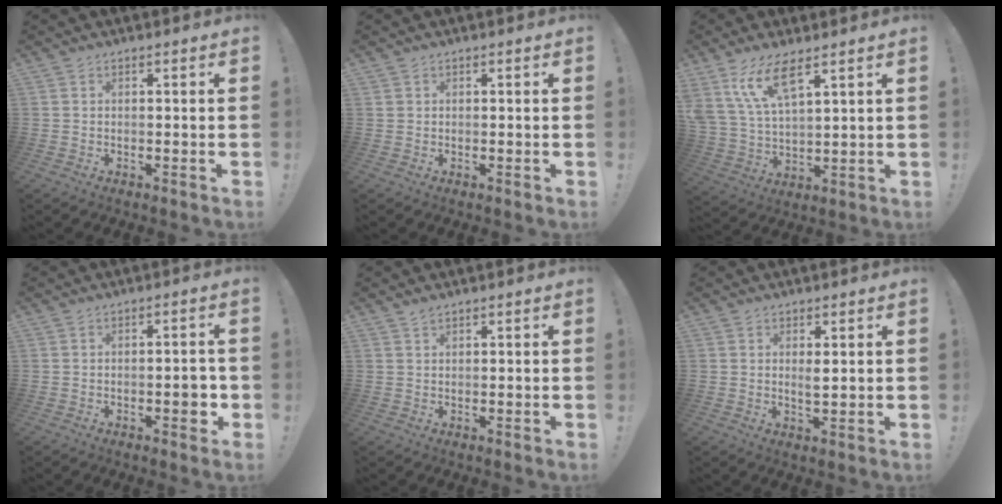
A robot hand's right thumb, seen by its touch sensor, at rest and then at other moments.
{"total": 0.8, "force": [0.4, 0.7, 0.0], "torque": [-0.001, 0.002, 0.008]}
{"total": 12.3, "force": [7.9, 4.1, 8.4], "torque": [-0.180, -0.029, 0.144]}
{"total": 5.1, "force": [-1.5, 2.1, 4.4], "torque": [-0.044, 0.003, -0.024]}
{"total": 1.3, "force": [1.1, 0.4, 0.6], "torque": [-0.009, -0.002, 0.020]}
{"total": 2.6, "force": [1.1, 0.7, 2.2], "torque": [-0.033, -0.011, 0.016]}